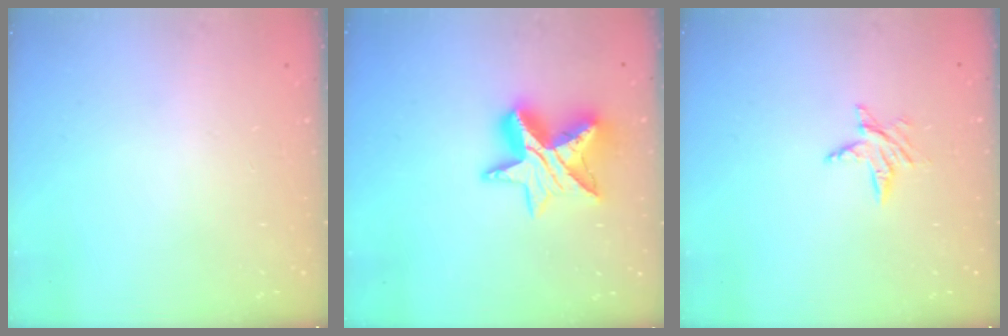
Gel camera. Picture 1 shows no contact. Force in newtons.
{"total": 14.2, "press": 14.1, "slide": 1.1}
{"total": 5.5, "press": 5.5, "slide": 0.5}